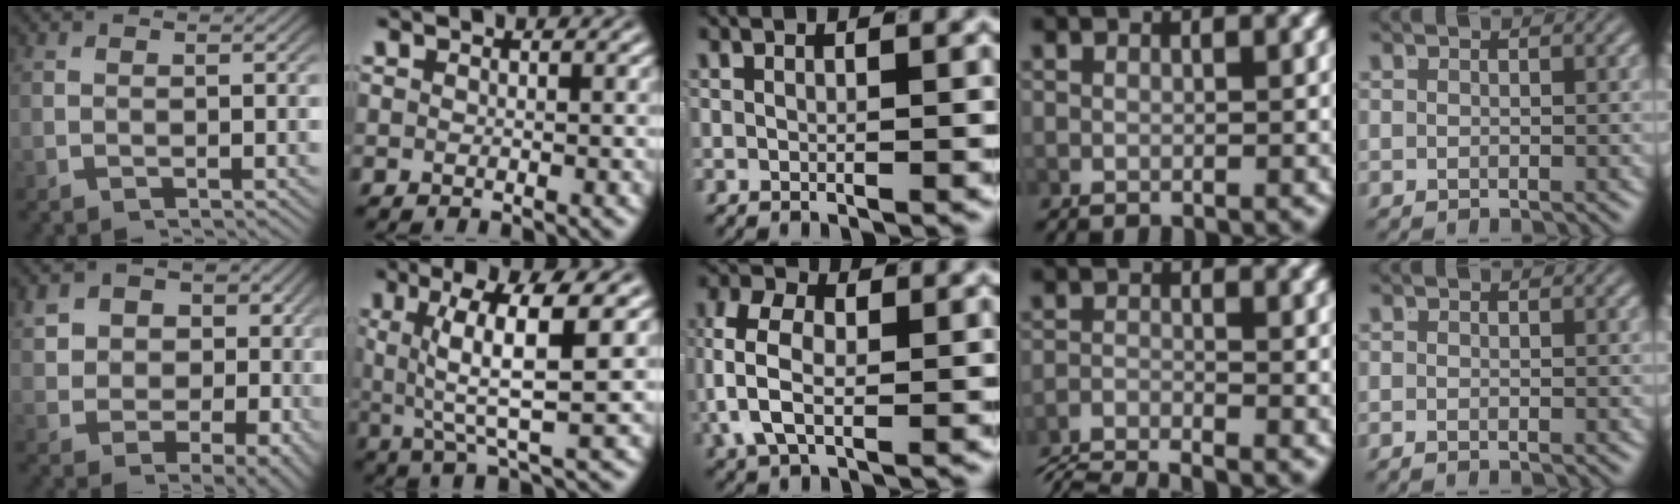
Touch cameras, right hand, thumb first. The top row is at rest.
{"thumb": {"total": 10.0, "force": [2.1, 7.7, 5.9], "torque": [-0.112, -0.029, 0.043]}, "index": {"total": 6.4, "force": [1.5, 1.4, 6.1], "torque": [-0.096, -0.003, 0.031]}, "middle": {"total": 5.5, "force": [0.1, 3.5, 4.2], "torque": [-0.105, -0.012, 0.005]}, "ring": {"total": 5.6, "force": [-5.3, 1.3, 1.2], "torque": [-0.018, -0.020, -0.084]}, "little": {"total": 0.6, "force": [-0.5, -0.3, 0.1], "torque": [0.002, -0.004, -0.006]}}